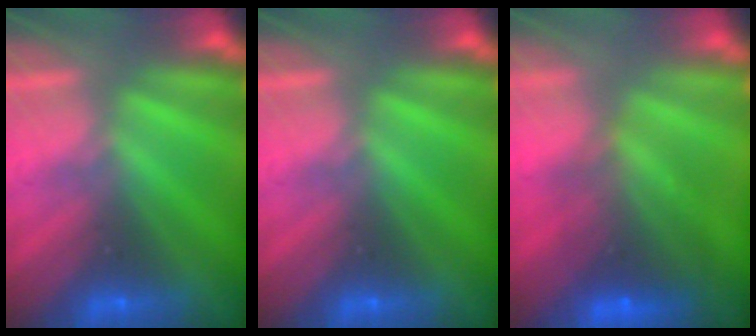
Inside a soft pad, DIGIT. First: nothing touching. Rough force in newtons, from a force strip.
{"total": 0.0}
{"total": 5.6}